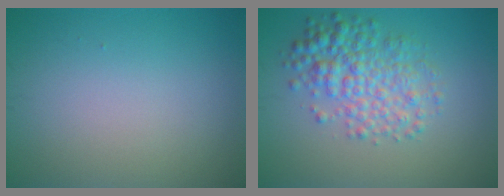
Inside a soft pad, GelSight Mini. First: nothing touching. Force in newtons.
{"total": 4.8, "press": 4.8, "slide": 0.1}